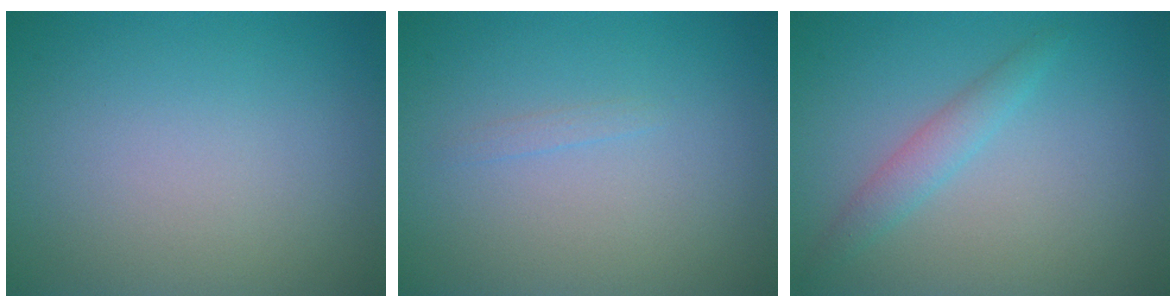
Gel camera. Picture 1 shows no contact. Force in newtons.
{"total": 0.5, "press": 0.5, "slide": 0.1}
{"total": 1.8, "press": 1.8, "slide": 0.0}